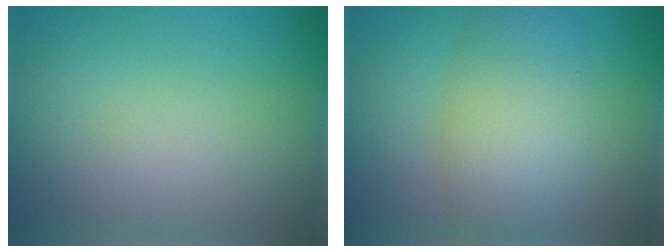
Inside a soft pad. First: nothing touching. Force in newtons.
{"total": 7.2, "press": 7.2, "slide": 0.1}